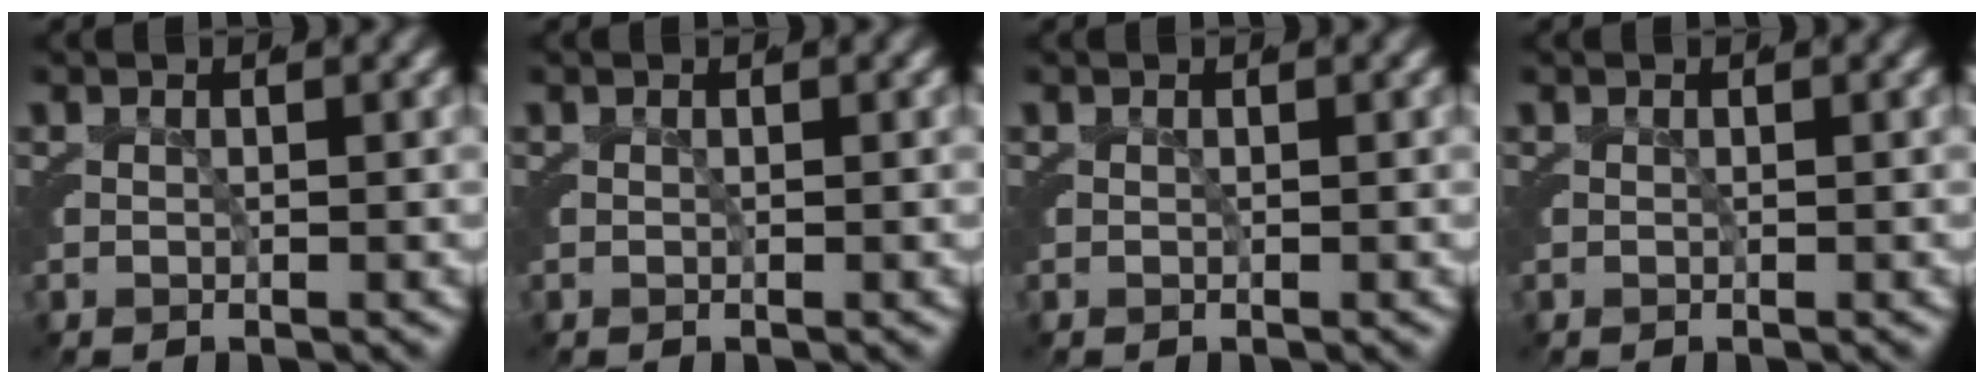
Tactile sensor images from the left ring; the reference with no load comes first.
{"total": 0.0}
{"total": 0.0}
{"total": 0.0}